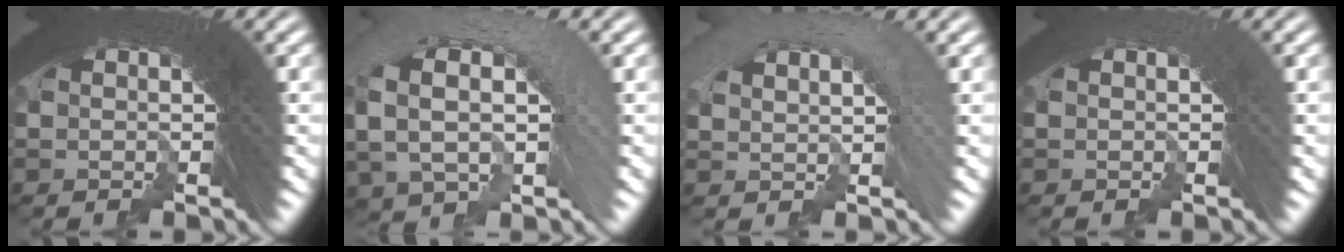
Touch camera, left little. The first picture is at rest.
{"total": 5.6, "force": [-3.0, 4.5, 1.5], "torque": [-0.042, 0.002, -0.053]}
{"total": 2.9, "force": [-2.2, 1.8, -0.2], "torque": [0.000, -0.004, -0.035]}
{"total": 3.1, "force": [-1.6, -1.3, -2.3], "torque": [0.027, -0.013, -0.017]}